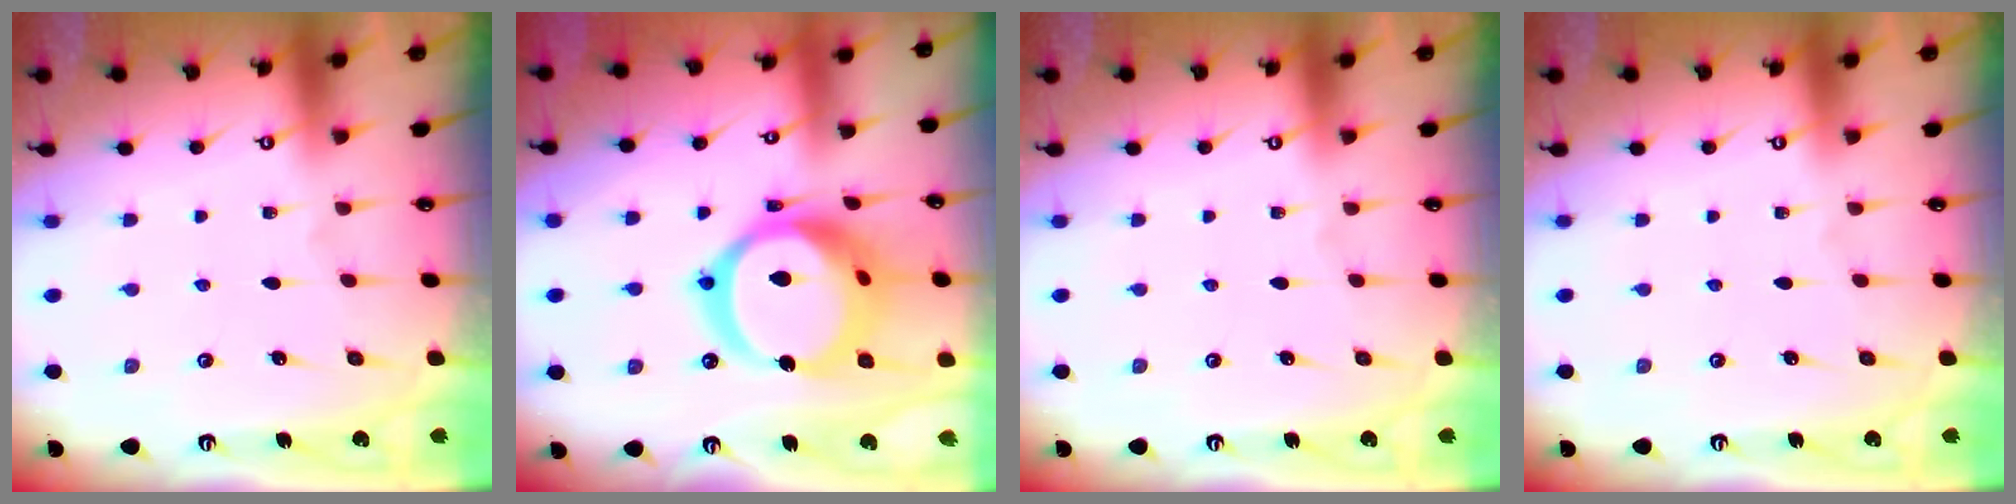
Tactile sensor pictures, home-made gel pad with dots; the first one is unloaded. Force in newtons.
{"total": 23.1, "press": 22.9, "slide": 2.6}
{"total": 0.0}
{"total": 0.0}